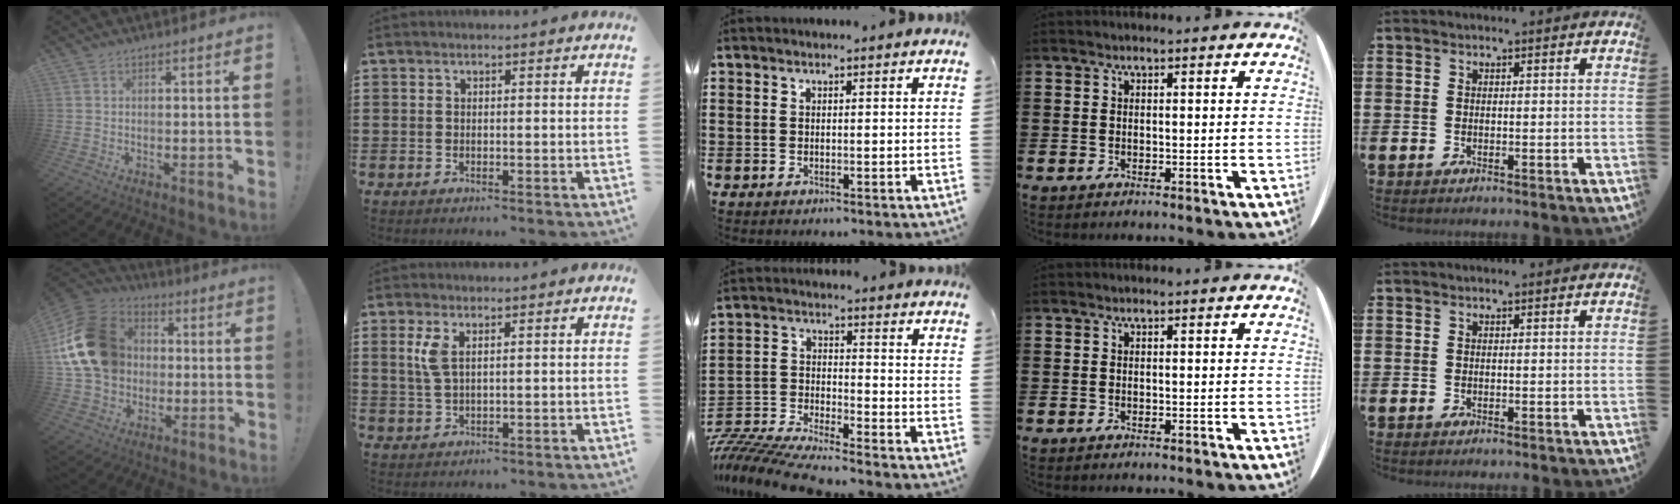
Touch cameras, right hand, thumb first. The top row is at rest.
{"thumb": {"total": 20.3, "force": [2.3, 16.4, 11.7], "torque": [-0.198, 0.011, 0.055]}, "index": {"total": 3.2, "force": [1.2, 1.2, 2.8], "torque": [-0.067, 0.003, 0.018]}, "middle": {"total": 7.4, "force": [-7.3, -0.1, 1.4], "torque": [-0.040, -0.006, -0.148]}}